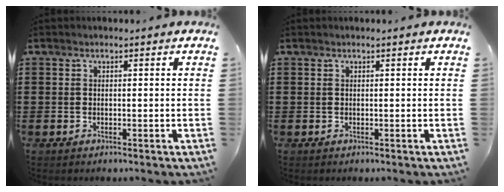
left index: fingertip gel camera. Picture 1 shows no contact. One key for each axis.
{"total": 0.0}